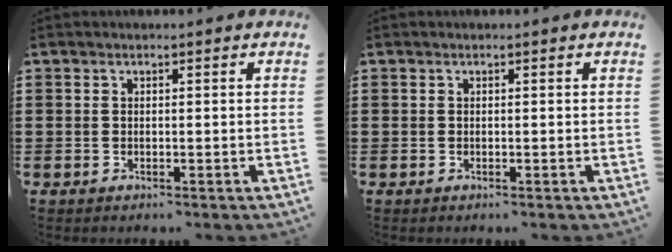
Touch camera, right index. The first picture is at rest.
{"total": 0.0}